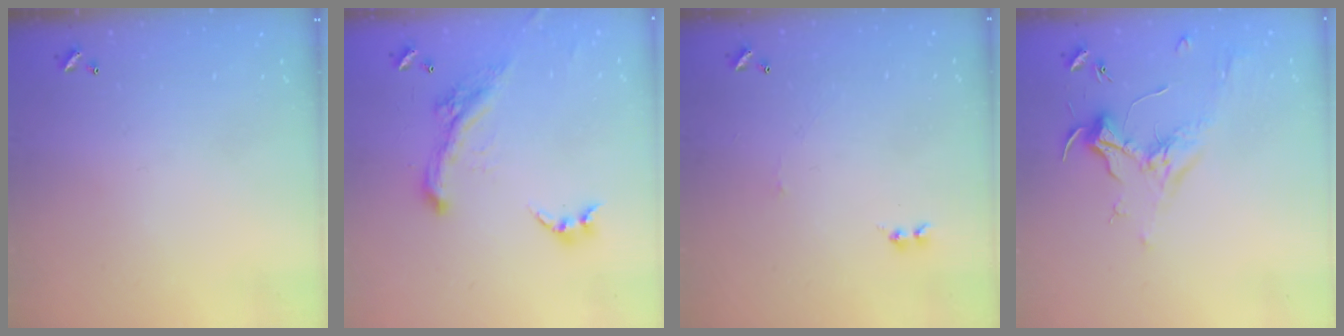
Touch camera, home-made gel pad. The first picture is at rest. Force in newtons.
{"total": 3.2, "press": 2.9, "slide": 1.2}
{"total": 1.5, "press": 1.4, "slide": 0.6}
{"total": 1.7, "press": 1.5, "slide": 0.8}